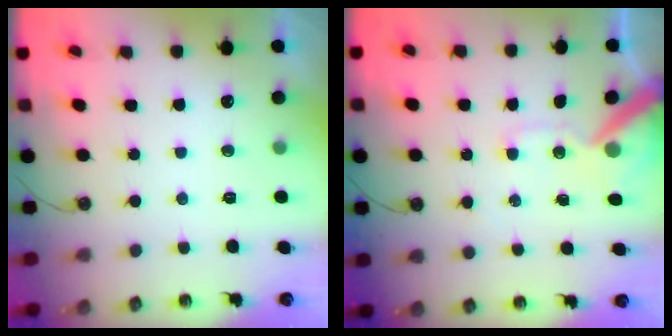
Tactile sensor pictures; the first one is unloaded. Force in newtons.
{"total": 11.6, "press": 11.5, "slide": 1.5}